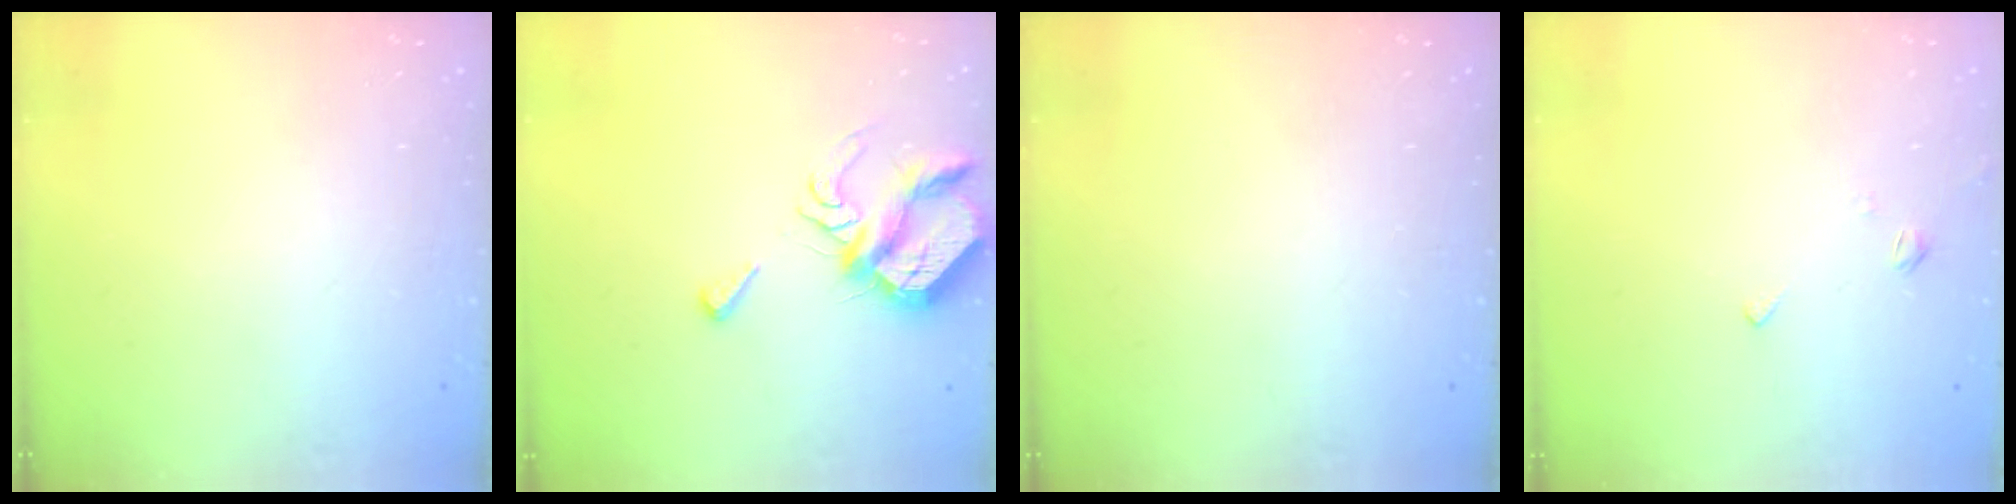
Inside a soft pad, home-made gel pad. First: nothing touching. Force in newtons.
{"total": 8.6, "press": 8.6, "slide": 0.7}
{"total": 0.0}
{"total": 2.7, "press": 2.7, "slide": 0.5}